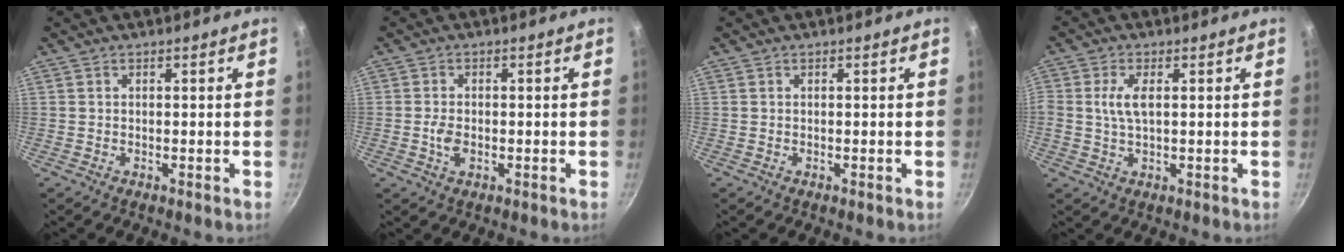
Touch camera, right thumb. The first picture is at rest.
{"total": 3.1, "force": [-0.6, 2.0, 2.3], "torque": [-0.041, 0.004, -0.013]}
{"total": 0.0}
{"total": 4.4, "force": [0.7, 2.1, 3.9], "torque": [-0.081, 0.005, 0.014]}